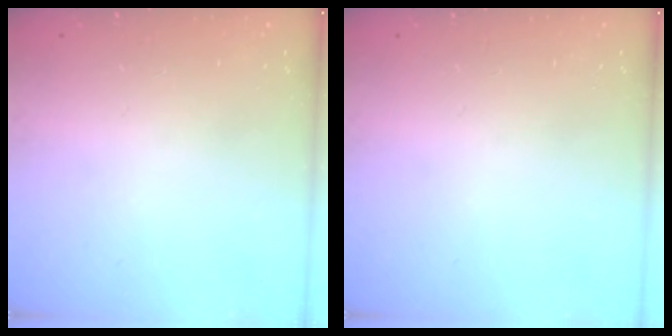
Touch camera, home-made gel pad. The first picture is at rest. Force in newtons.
{"total": 0.0}